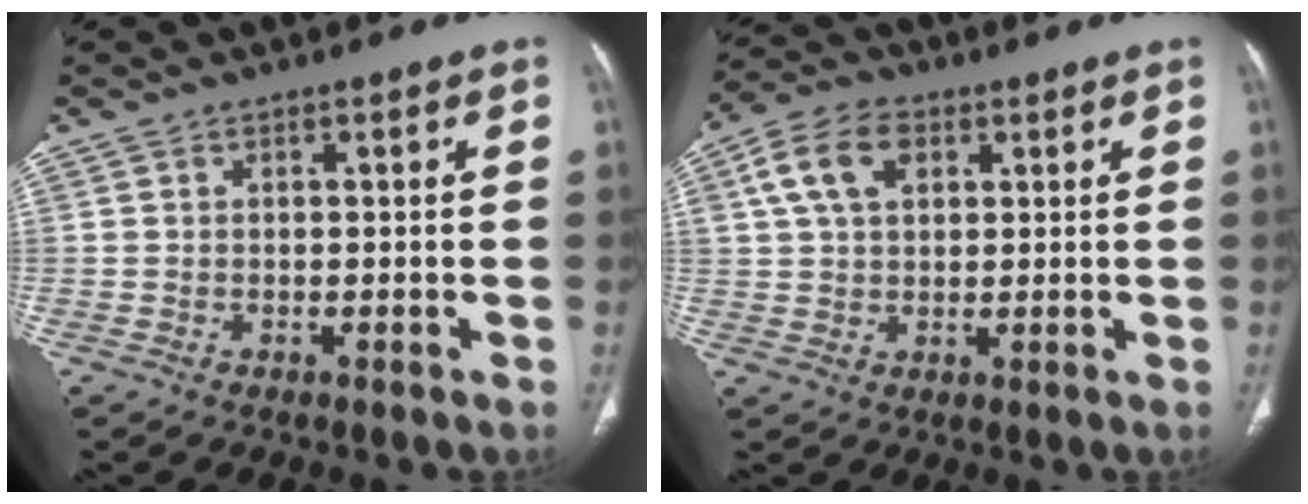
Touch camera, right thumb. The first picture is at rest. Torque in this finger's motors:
{"motor_torque": [1.05, 1.09, 1.10, -0.25, 0.24]}